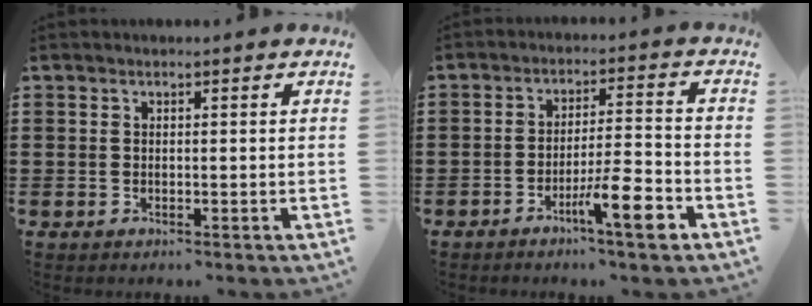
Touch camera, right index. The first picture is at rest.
{"total": 8.1, "force": [-4.8, 0.9, 6.4], "torque": [-0.112, -0.002, -0.085]}